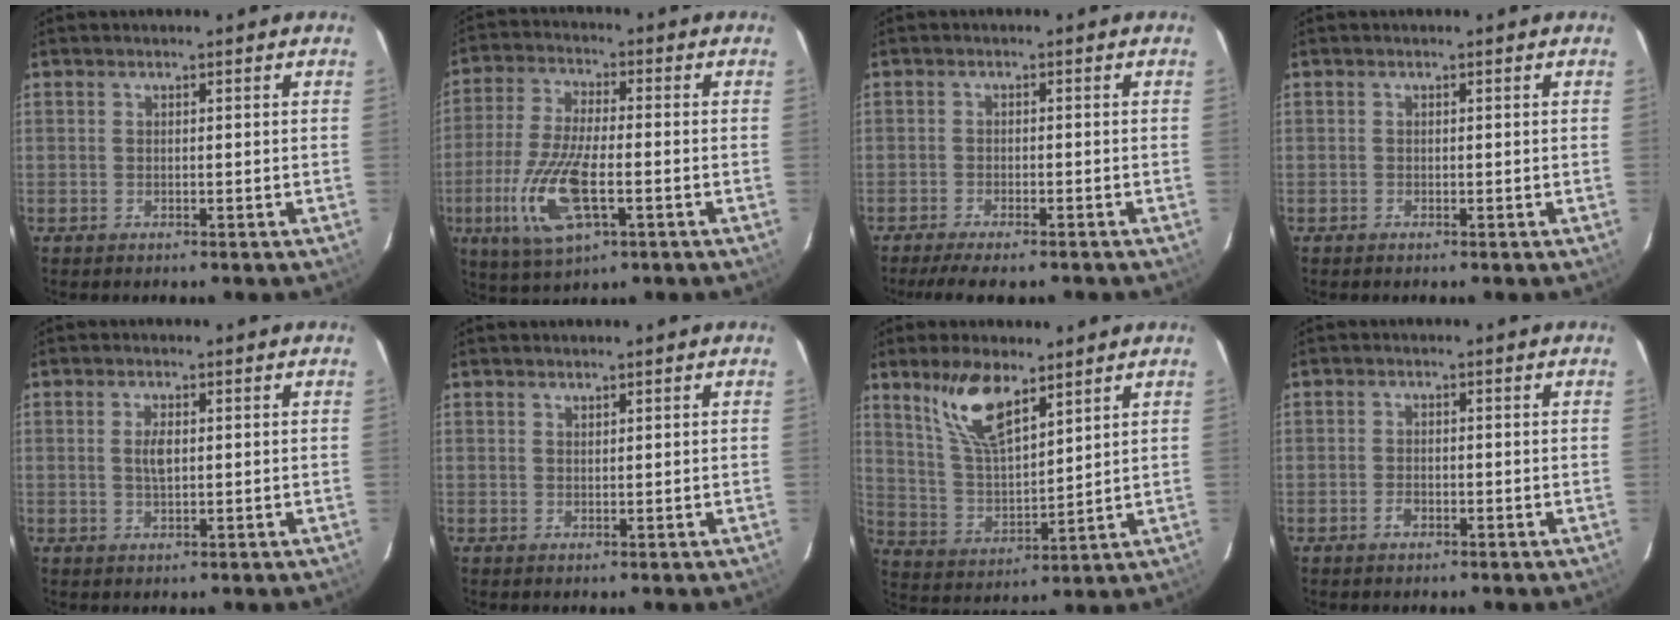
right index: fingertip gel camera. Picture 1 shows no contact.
{"total": 14.0, "force": [-4.6, 5.0, 12.3], "torque": [-0.268, -0.017, -0.085]}
{"total": 7.2, "force": [-6.0, 1.4, 3.9], "torque": [-0.089, -0.021, -0.097]}
{"total": 0.0}
{"total": 2.6, "force": [0.3, 1.1, 2.4], "torque": [-0.044, 0.001, 0.006]}
{"total": 0.7, "force": [0.6, 0.2, 0.1], "torque": [-0.002, 0.002, 0.013]}
{"total": 11.4, "force": [7.5, 4.0, 7.6], "torque": [-0.147, 0.007, 0.156]}
{"total": 2.0, "force": [-1.1, 1.2, 1.1], "torque": [-0.024, 0.000, -0.021]}